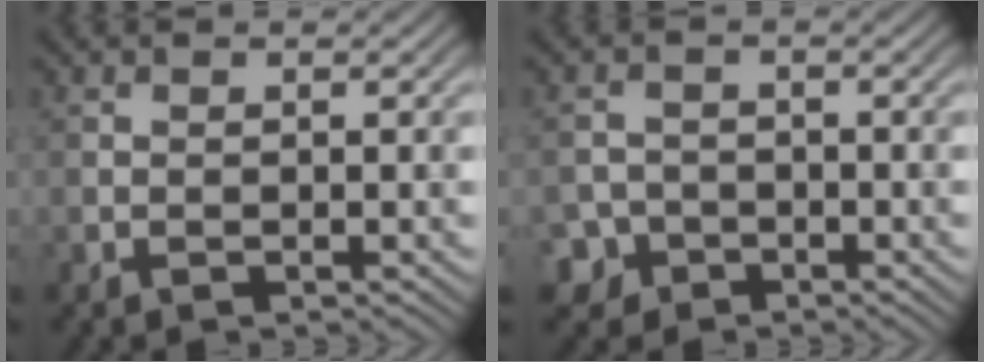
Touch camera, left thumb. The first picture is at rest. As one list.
[{"total": 3.0, "force": [-2.0, 2.2, 0.2], "torque": [0.005, 0.003, -0.043]}]